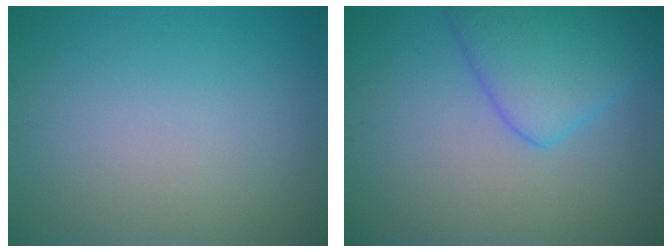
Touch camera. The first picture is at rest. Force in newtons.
{"total": 5.2, "press": 5.2, "slide": 0.2}